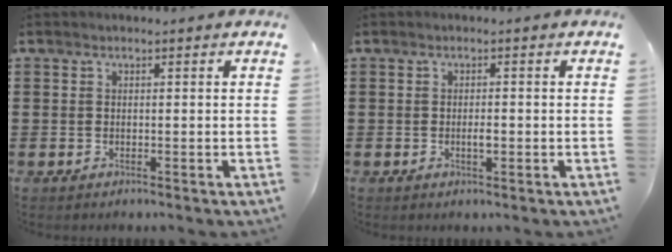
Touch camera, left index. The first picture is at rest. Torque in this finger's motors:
{"motor_torque": [0.34, 0.14, 0.06, 0.03]}